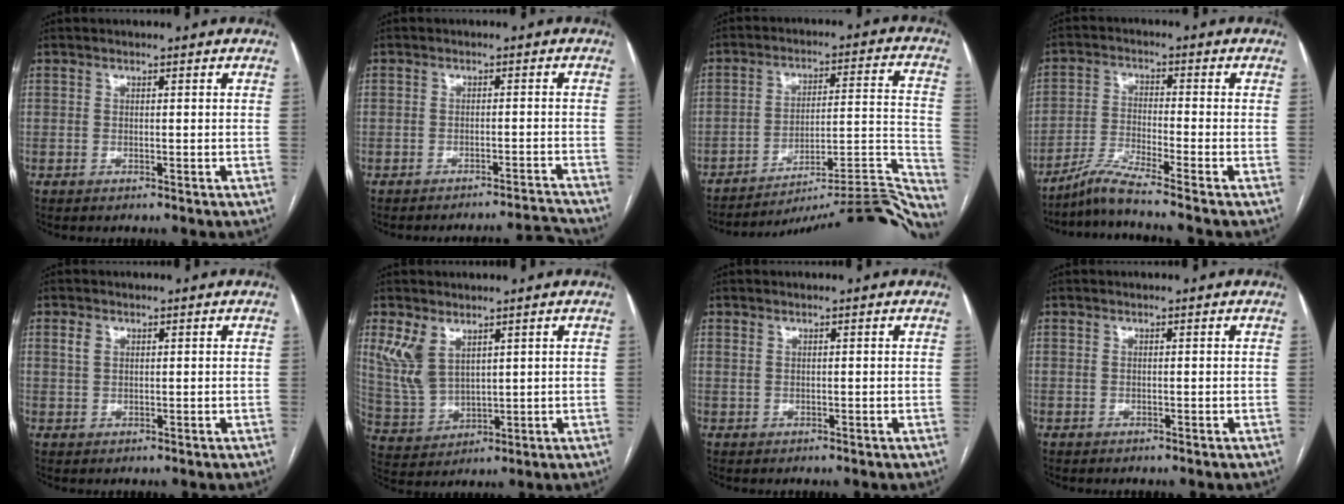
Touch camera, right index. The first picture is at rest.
{"total": 4.8, "force": [-4.4, -1.5, -0.9], "torque": [0.021, 0.013, -0.057]}
{"total": 25.7, "force": [-24.5, 0.3, 7.8], "torque": [-0.008, 0.024, -0.324]}
{"total": 6.3, "force": [-5.4, -2.2, 2.4], "torque": [-0.056, -0.025, -0.108]}
{"total": 1.8, "force": [0.8, 1.2, 1.0], "torque": [-0.025, 0.008, 0.020]}
{"total": 7.4, "force": [3.9, 4.1, 4.7], "torque": [-0.114, 0.006, 0.095]}
{"total": 0.6, "force": [0.5, 0.2, 0.2], "torque": [-0.004, 0.005, 0.012]}
{"total": 0.0}